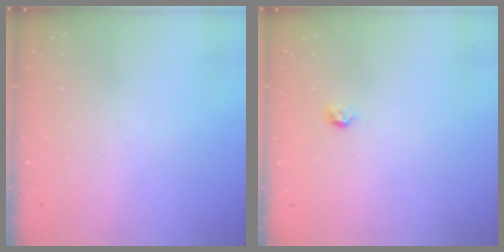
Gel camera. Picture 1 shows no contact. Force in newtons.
{"total": 2.8, "press": 2.7, "slide": 0.8}